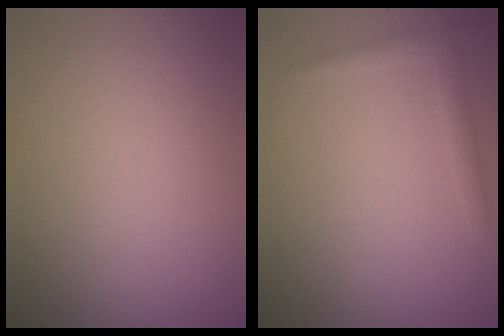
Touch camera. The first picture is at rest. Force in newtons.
{"total": 1.5, "press": 1.5, "slide": 0.1}